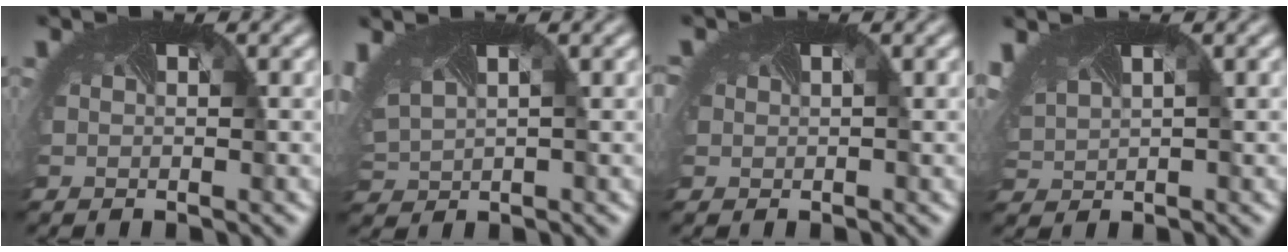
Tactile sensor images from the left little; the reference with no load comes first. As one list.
[{"total": 5.9, "force": [2.2, 3.4, 4.3], "torque": [-0.125, 0.020, 0.054]}, {"total": 2.0, "force": [0.4, 1.4, 1.3], "torque": [-0.033, 0.003, 0.009]}, {"total": 5.3, "force": [2.3, 3.0, 3.8], "torque": [-0.109, 0.018, 0.050]}]